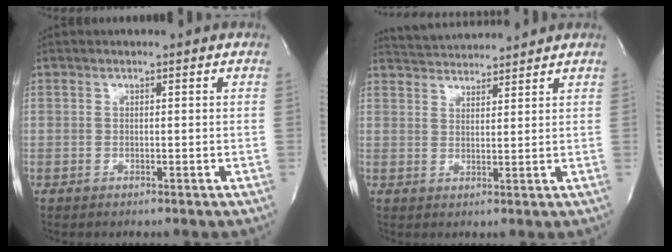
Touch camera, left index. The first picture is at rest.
{"total": 6.1, "force": [6.0, 0.3, 0.8], "torque": [-0.025, 0.020, 0.099]}